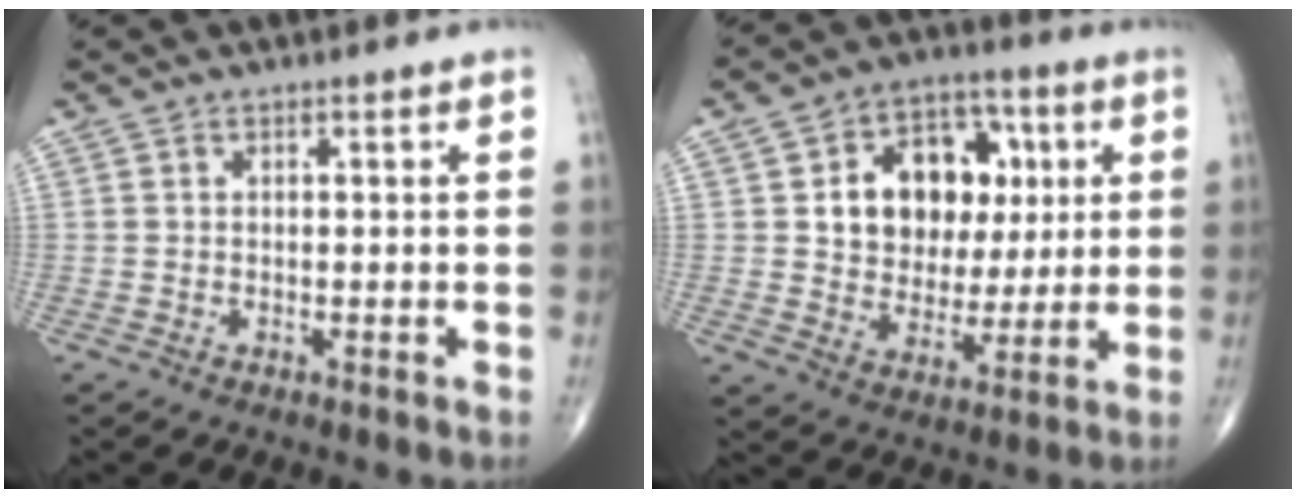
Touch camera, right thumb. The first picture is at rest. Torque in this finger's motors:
{"motor_torque": [0.79, 3.14, 0.15, 0.03, 0.07]}